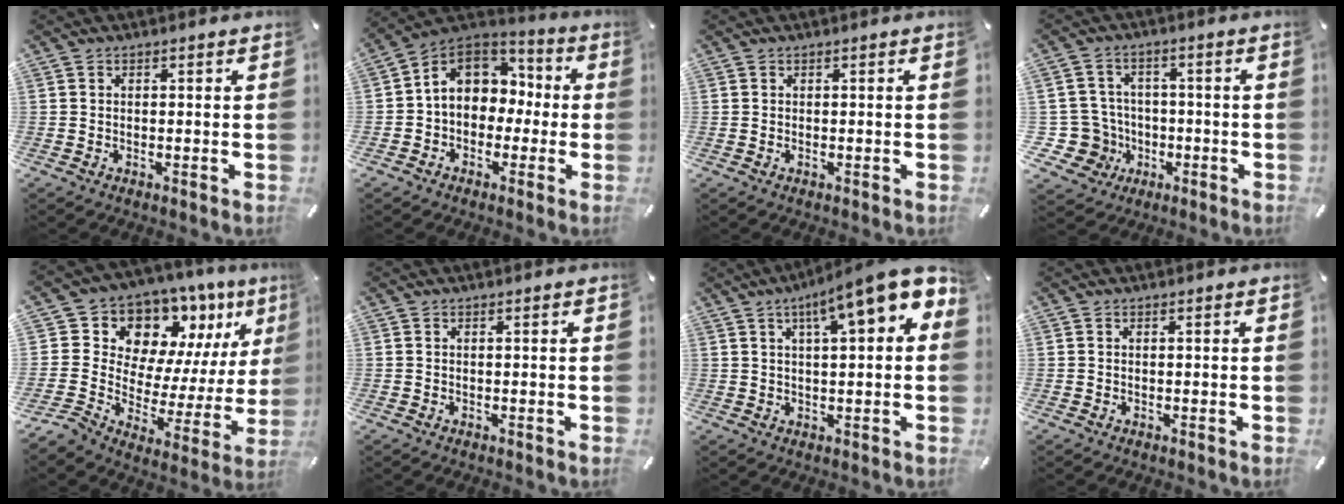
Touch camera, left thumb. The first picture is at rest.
{"total": 11.4, "force": [1.5, 9.5, 6.2], "torque": [-0.123, 0.006, 0.028]}
{"total": 0.5, "force": [-0.1, 0.3, 0.4], "torque": [-0.008, -0.001, -0.002]}
{"total": 10.2, "force": [-2.2, 9.7, 2.2], "torque": [-0.066, 0.014, -0.034]}
{"total": 12.4, "force": [8.5, 8.4, 3.3], "torque": [-0.044, -0.107, 0.151]}
{"total": 0.0}
{"total": 12.1, "force": [6.3, 2.2, 10.2], "torque": [-0.157, -0.036, 0.101]}
{"total": 0.0}